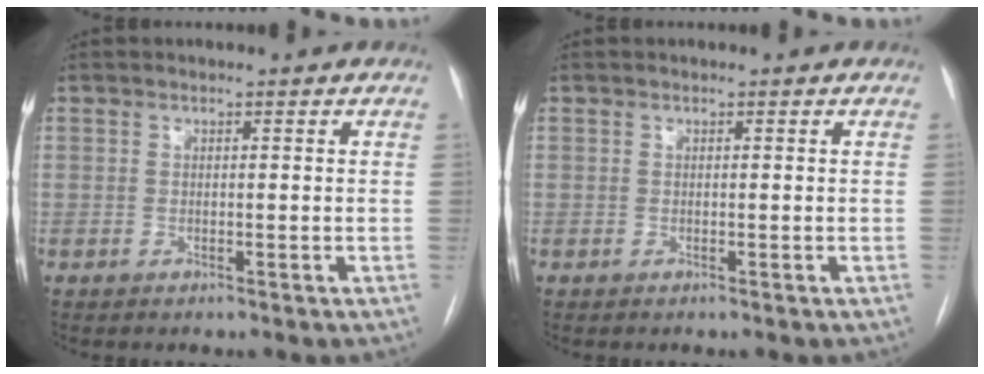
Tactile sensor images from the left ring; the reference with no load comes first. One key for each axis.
{"total": 0.0}